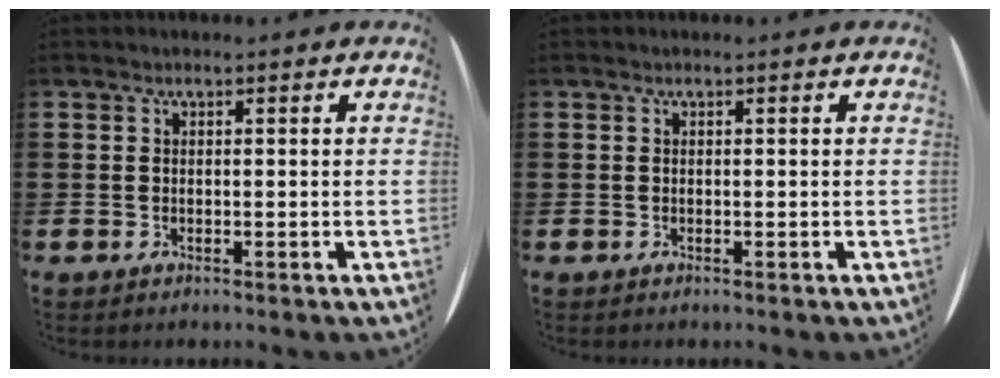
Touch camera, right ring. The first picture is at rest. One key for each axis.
{"total": 0.0}